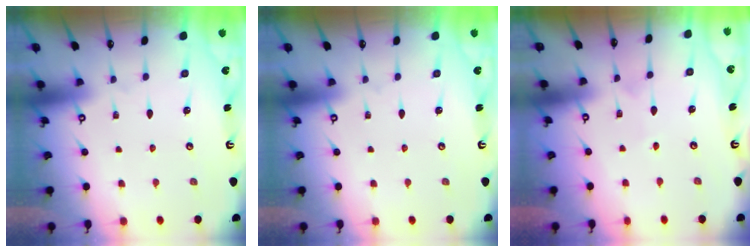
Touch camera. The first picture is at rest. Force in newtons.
{"total": 0.0}
{"total": 2.5, "press": 2.3, "slide": 0.9}